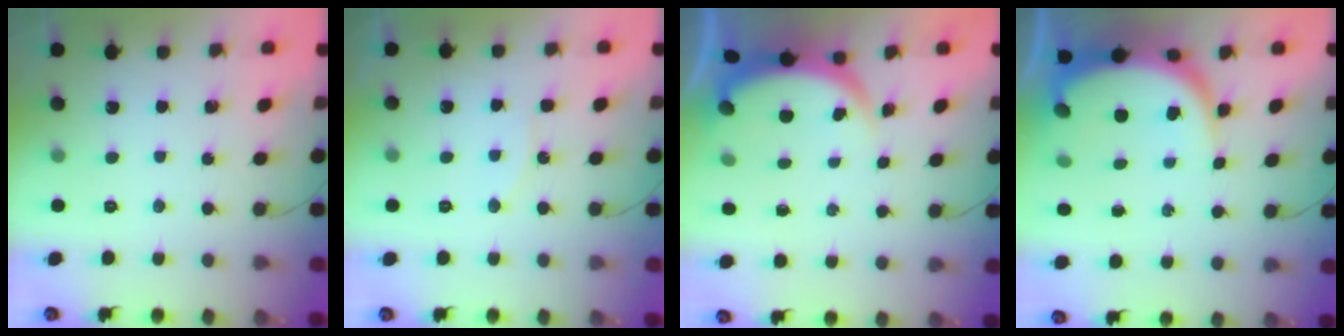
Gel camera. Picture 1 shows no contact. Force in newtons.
{"total": 7.5, "press": 7.5, "slide": 0.3}
{"total": 3.9, "press": 3.9, "slide": 0.2}
{"total": 10.8, "press": 10.7, "slide": 1.1}